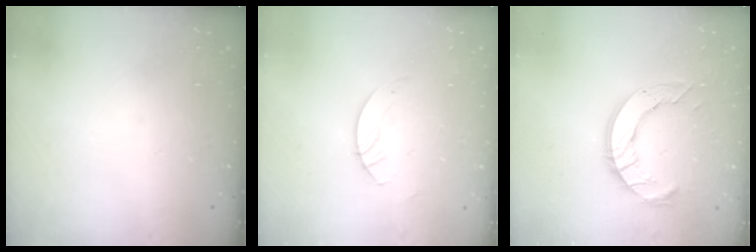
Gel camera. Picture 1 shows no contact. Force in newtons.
{"total": 3.0, "press": 3.0, "slide": 0.3}
{"total": 10.6, "press": 10.5, "slide": 0.9}